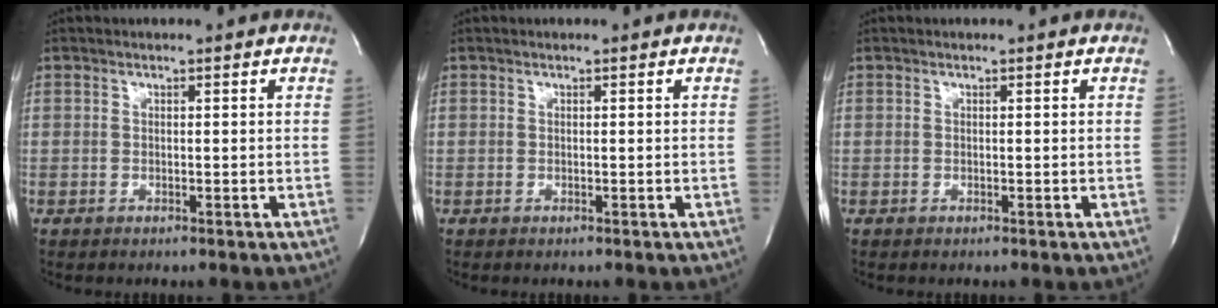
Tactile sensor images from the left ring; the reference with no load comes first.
{"total": 0.0}
{"total": 0.0}